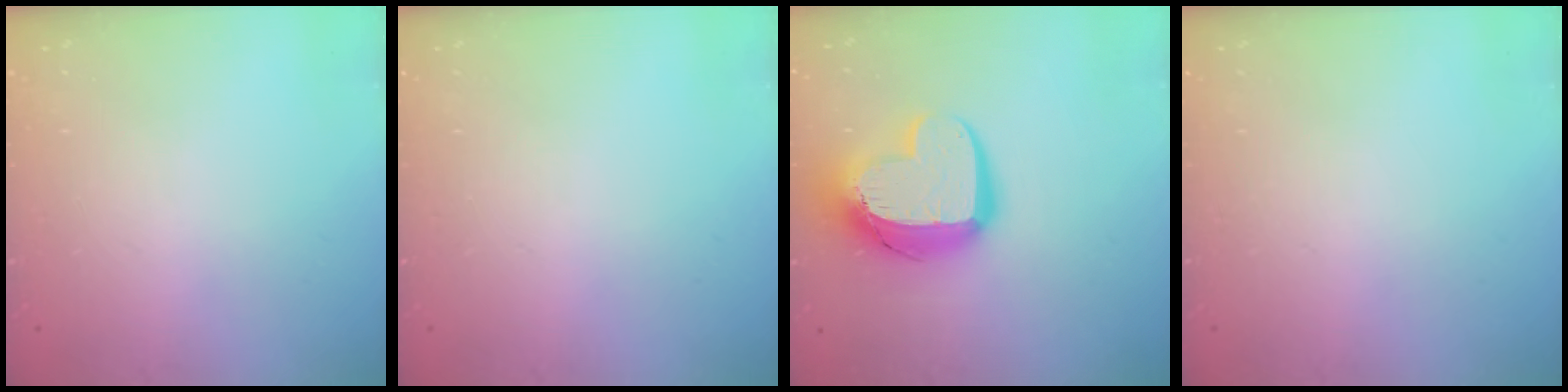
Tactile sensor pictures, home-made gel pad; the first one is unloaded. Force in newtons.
{"total": 0.0}
{"total": 14.6, "press": 14.6, "slide": 1.4}
{"total": 0.0}